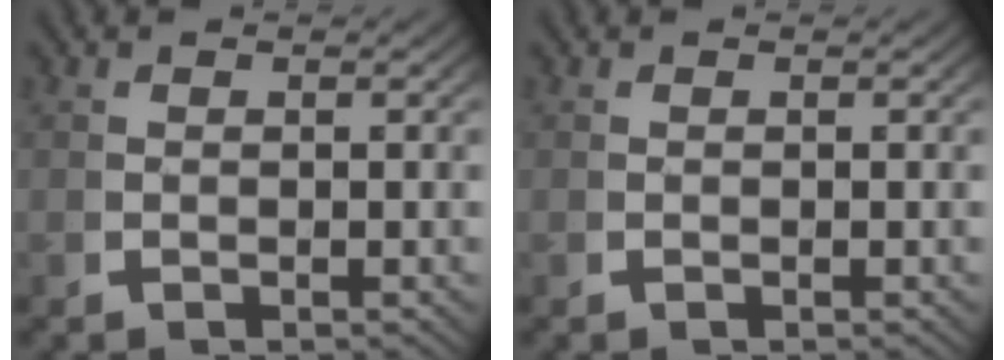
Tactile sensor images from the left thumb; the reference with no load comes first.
{"total": 0.0}